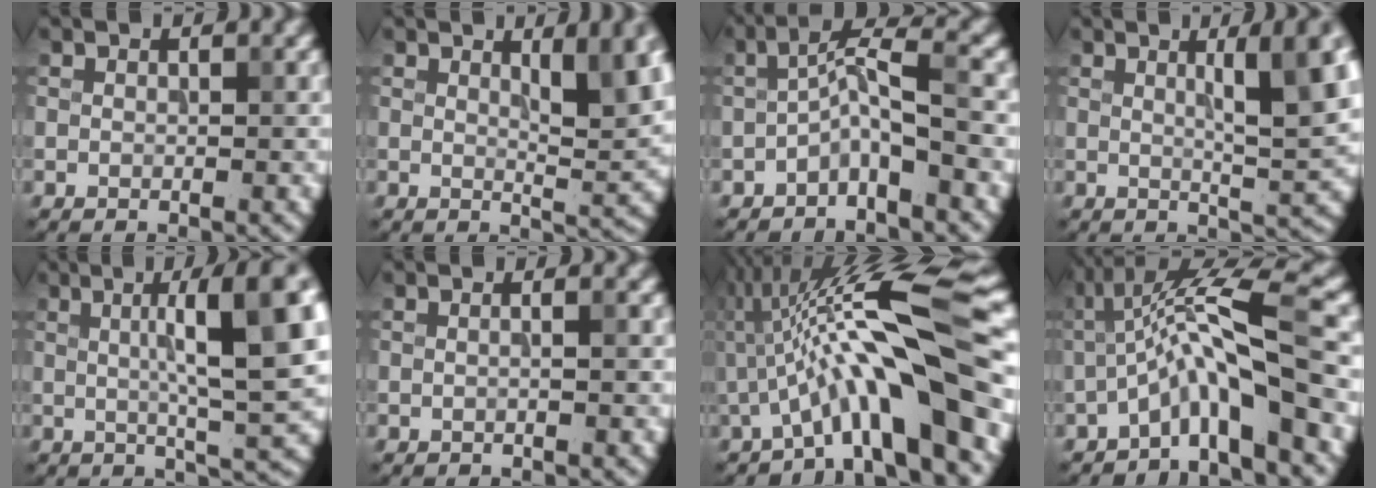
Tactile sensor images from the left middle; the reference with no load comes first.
{"total": 6.1, "force": [2.3, 1.6, 5.4], "torque": [-0.069, -0.001, 0.036]}
{"total": 3.6, "force": [-1.7, 0.6, 3.2], "torque": [-0.060, 0.020, -0.039]}
{"total": 7.9, "force": [2.3, 1.7, 7.4], "torque": [-0.088, 0.004, 0.036]}
{"total": 11.1, "force": [2.5, 2.3, 10.6], "torque": [-0.134, 0.013, 0.035]}
{"total": 1.2, "force": [0.2, 0.5, 1.1], "torque": [-0.008, -0.011, -0.010]}
{"total": 12.4, "force": [-1.0, 2.1, 12.2], "torque": [-0.190, 0.029, -0.019]}
{"total": 8.0, "force": [-2.0, 1.3, 7.7], "torque": [-0.132, 0.020, -0.046]}